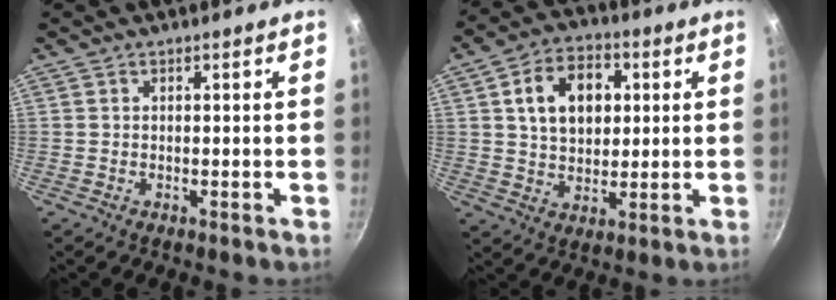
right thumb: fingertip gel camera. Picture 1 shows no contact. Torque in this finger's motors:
{"motor_torque": [-0.39, 0.81, 0.24, -0.05, 0.06]}